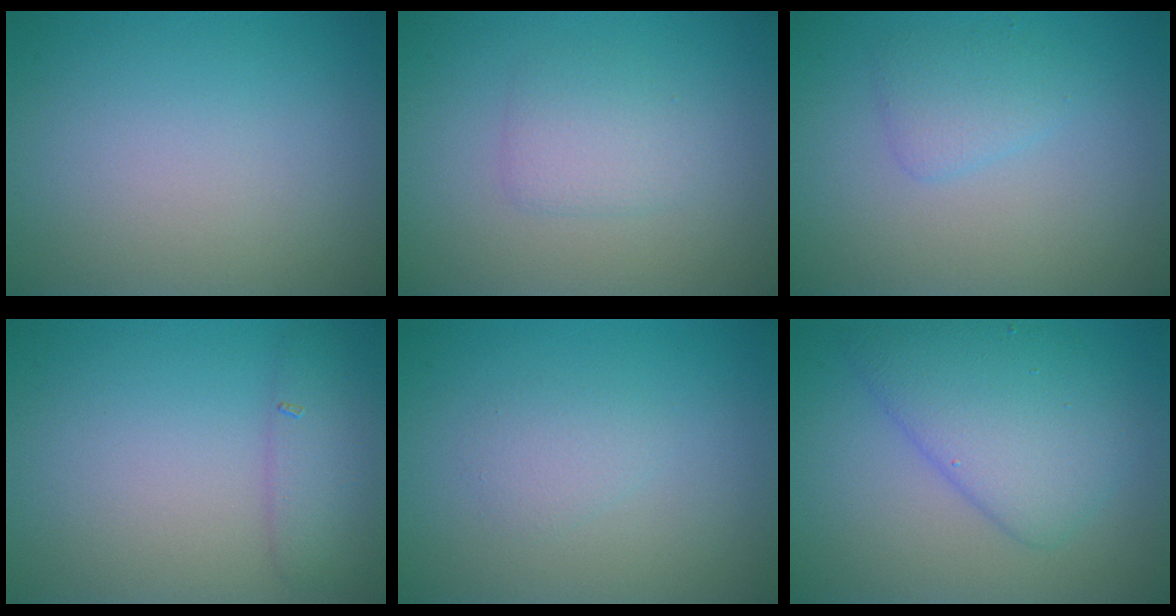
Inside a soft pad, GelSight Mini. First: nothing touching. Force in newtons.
{"total": 2.0, "press": 2.0, "slide": 0.2}
{"total": 1.8, "press": 1.8, "slide": 0.1}
{"total": 2.5, "press": 2.5, "slide": 0.1}
{"total": 1.3, "press": 1.3, "slide": 0.0}
{"total": 5.5, "press": 5.5, "slide": 0.2}